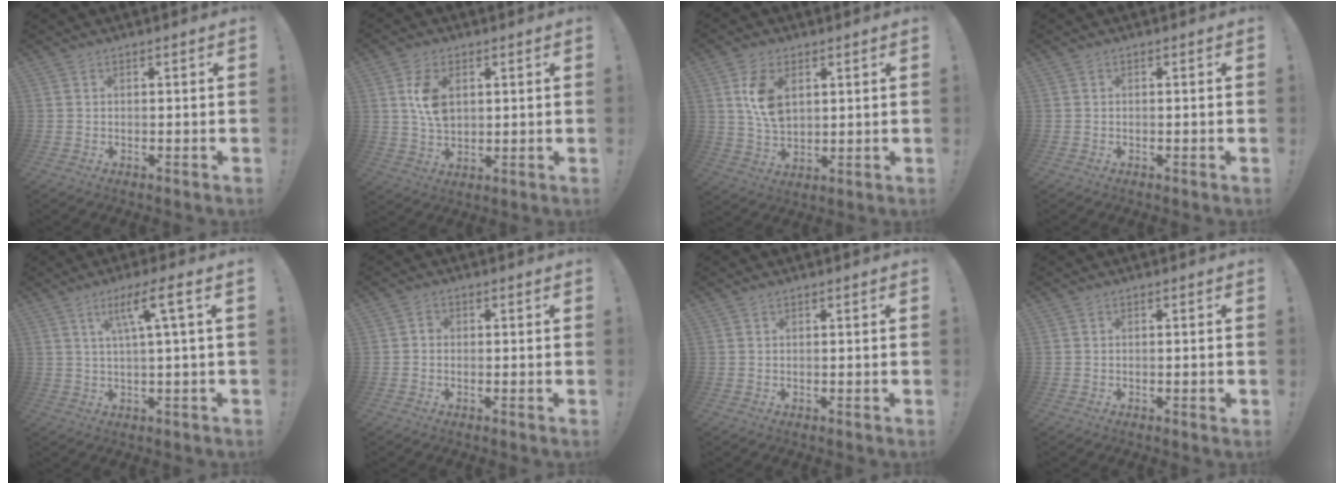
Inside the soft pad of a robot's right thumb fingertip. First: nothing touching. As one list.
[{"total": 8.3, "force": [2.4, 5.4, 5.8], "torque": [-0.092, -0.003, 0.043]}, {"total": 9.7, "force": [3.5, 6.2, 6.5], "torque": [-0.106, -0.006, 0.065]}, {"total": 0.0}, {"total": 8.5, "force": [2.8, -0.2, 8.1], "torque": [-0.148, 0.001, 0.038]}, {"total": 1.4, "force": [-0.5, 1.1, 0.7], "torque": [-0.006, 0.003, -0.012]}, {"total": 0.6, "force": [0.6, 0.1, 0.1], "torque": [0.007, -0.003, 0.010]}, {"total": 0.9, "force": [-0.4, 0.1, 0.8], "torque": [-0.018, 0.002, -0.006]}]